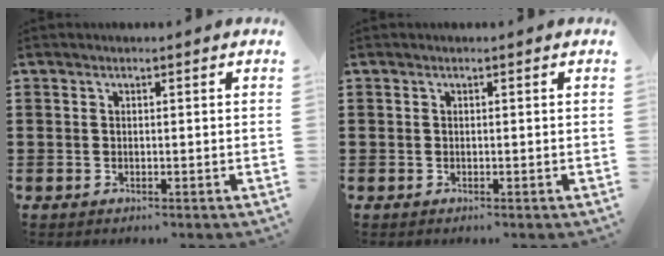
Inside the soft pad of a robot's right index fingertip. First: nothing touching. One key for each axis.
{"total": 0.0}